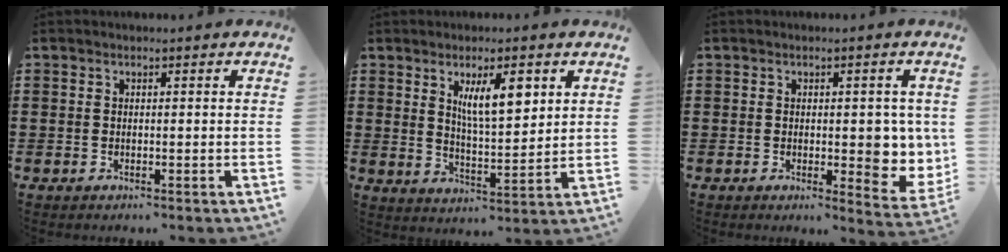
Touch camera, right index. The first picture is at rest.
{"total": 7.3, "force": [3.1, 2.5, 6.2], "torque": [-0.113, 0.000, 0.048]}
{"total": 4.5, "force": [0.6, 2.6, 3.7], "torque": [-0.040, -0.001, 0.005]}